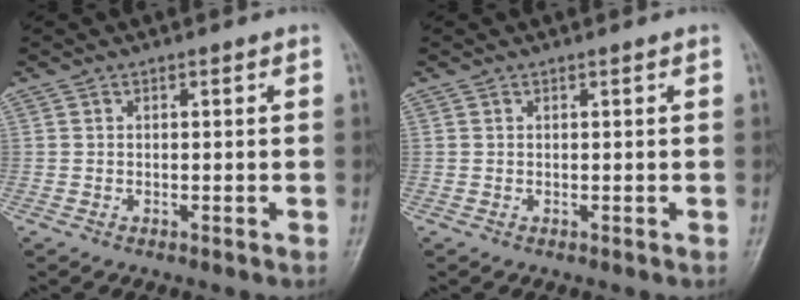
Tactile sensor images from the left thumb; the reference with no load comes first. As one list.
[{"total": 0.0}]